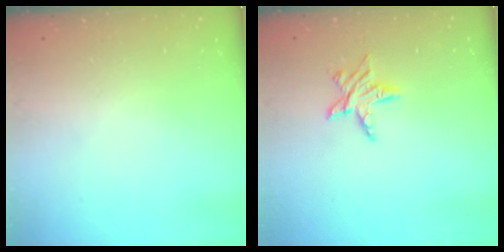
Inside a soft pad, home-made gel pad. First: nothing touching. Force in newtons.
{"total": 6.5, "press": 6.5, "slide": 0.3}